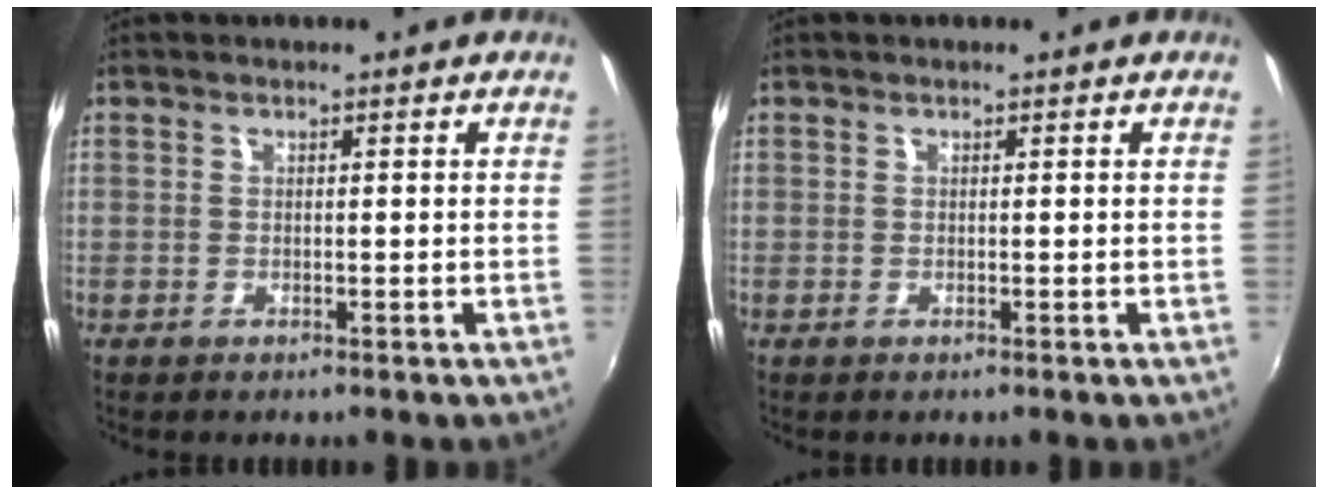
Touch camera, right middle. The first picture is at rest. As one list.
[{"total": 0.0}]